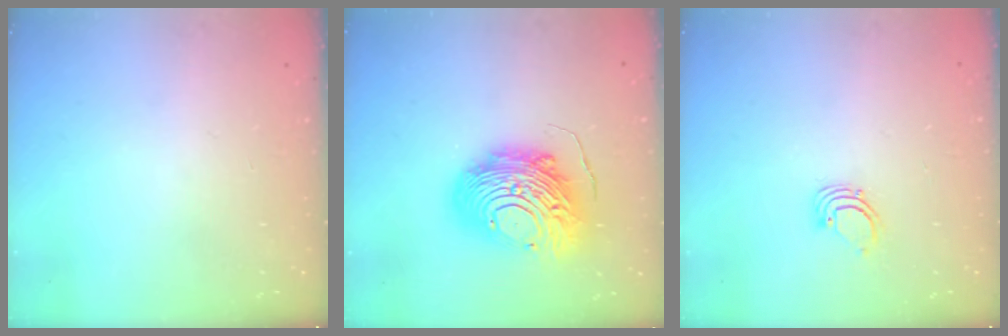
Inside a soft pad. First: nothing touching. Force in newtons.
{"total": 17.9, "press": 17.9, "slide": 1.5}
{"total": 2.2, "press": 2.2, "slide": 0.2}